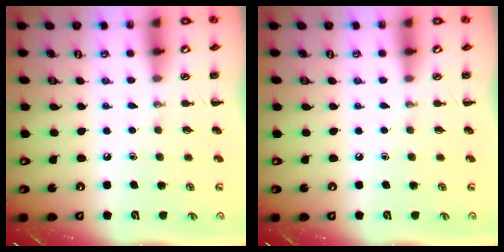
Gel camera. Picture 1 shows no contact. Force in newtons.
{"total": 0.0}